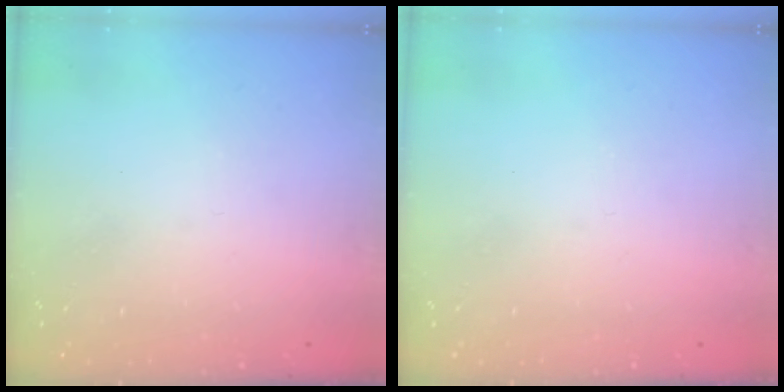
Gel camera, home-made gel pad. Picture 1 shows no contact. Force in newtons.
{"total": 0.0}